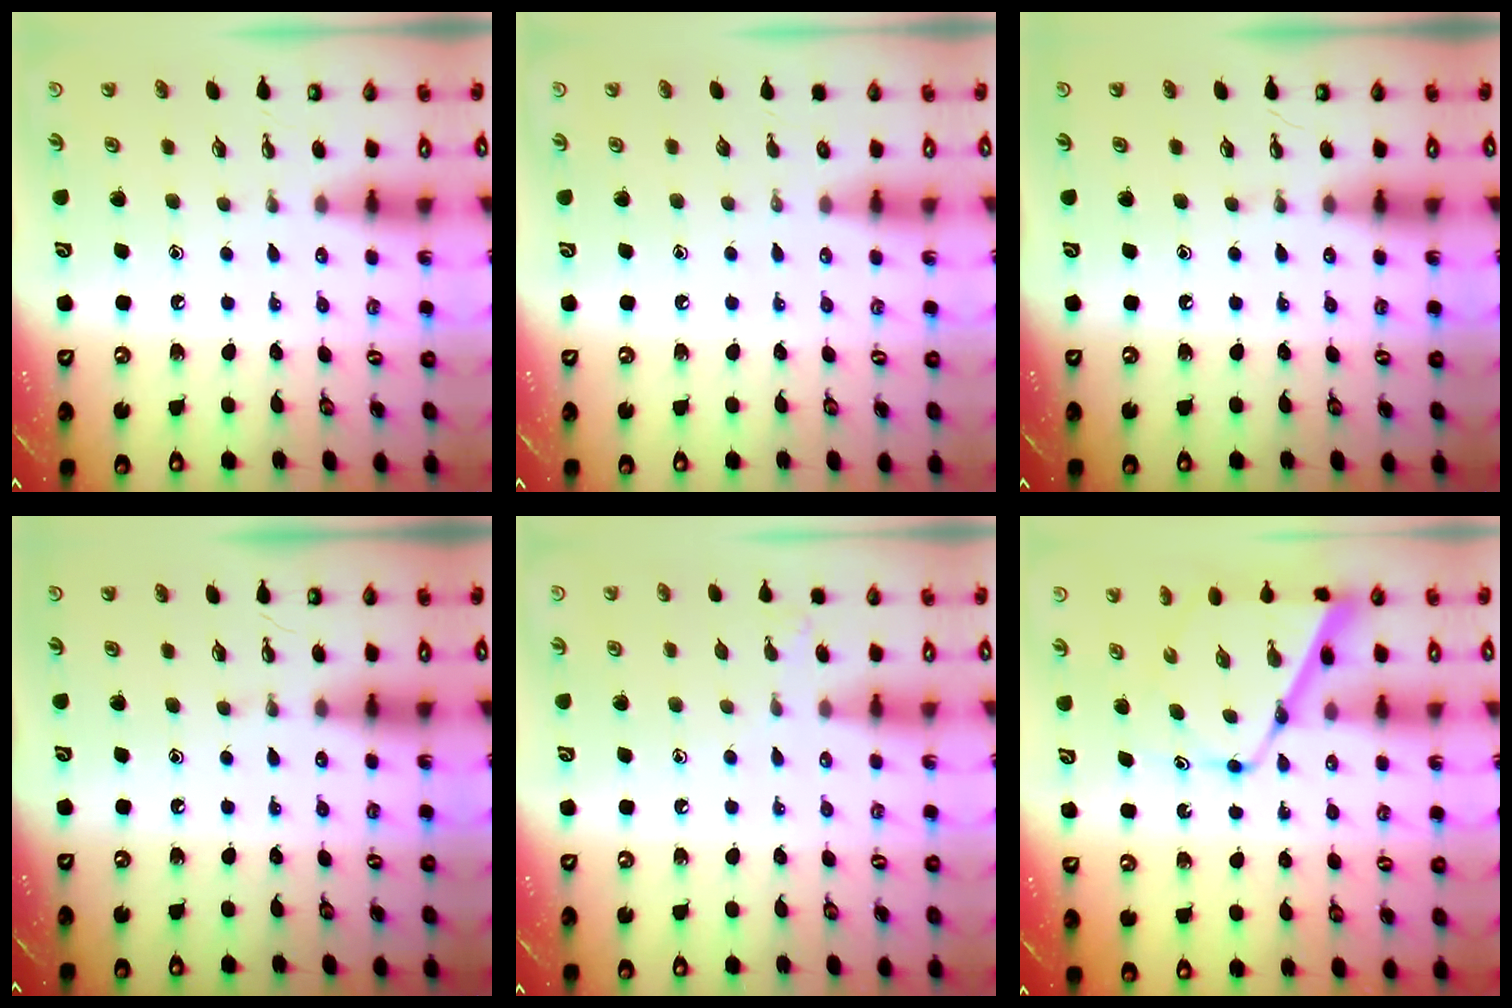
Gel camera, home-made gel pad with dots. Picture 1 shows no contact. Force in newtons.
{"total": 0.0}
{"total": 0.0}
{"total": 0.0}
{"total": 4.9, "press": 4.8, "slide": 0.5}
{"total": 11.7, "press": 11.6, "slide": 0.9}